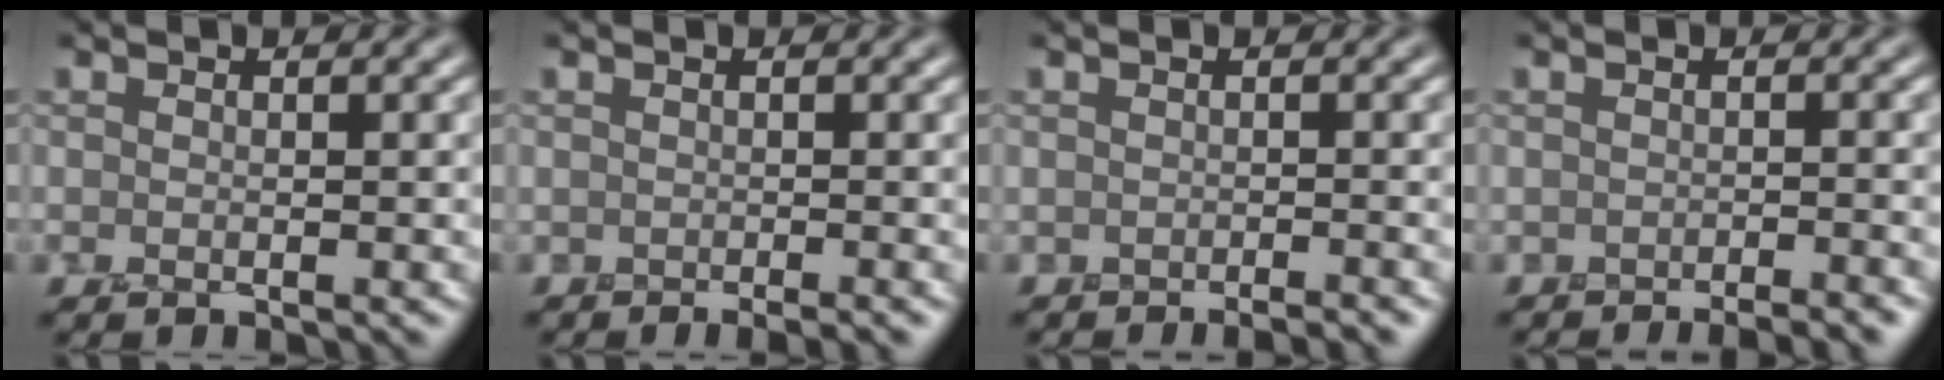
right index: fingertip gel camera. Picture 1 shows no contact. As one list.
[{"total": 0.7, "force": [-0.6, 0.0, 0.4], "torque": [0.013, 0.003, -0.007]}, {"total": 1.2, "force": [-1.2, 0.0, 0.4], "torque": [0.019, 0.010, -0.013]}, {"total": 2.9, "force": [-2.7, 0.4, 1.2], "torque": [0.011, 0.009, -0.029]}]